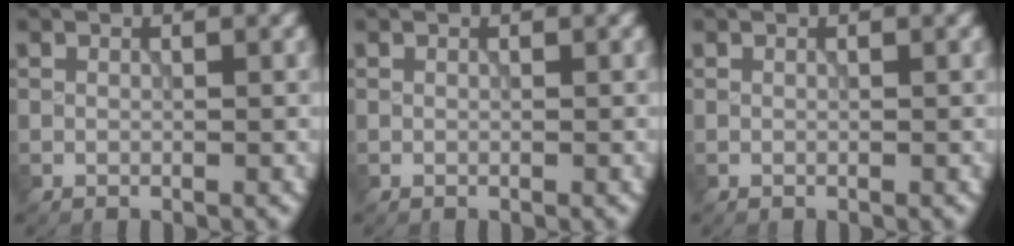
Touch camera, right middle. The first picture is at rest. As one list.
[{"total": 0.0}, {"total": 0.0}]